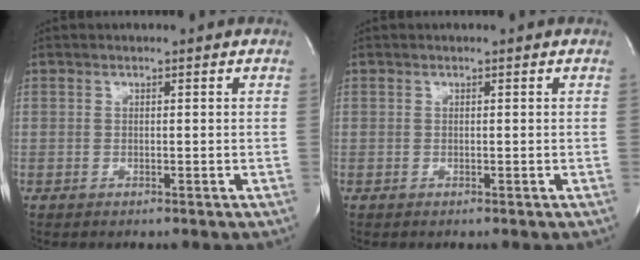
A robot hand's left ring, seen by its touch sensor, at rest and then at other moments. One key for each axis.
{"total": 0.0}